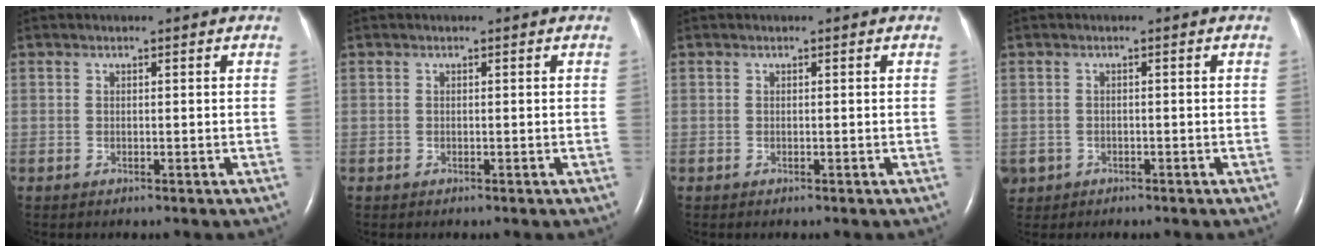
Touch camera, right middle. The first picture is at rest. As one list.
[{"total": 0.0}, {"total": 0.0}, {"total": 2.9, "force": [-1.5, 2.5, 0.3], "torque": [-0.010, 0.004, -0.026]}]